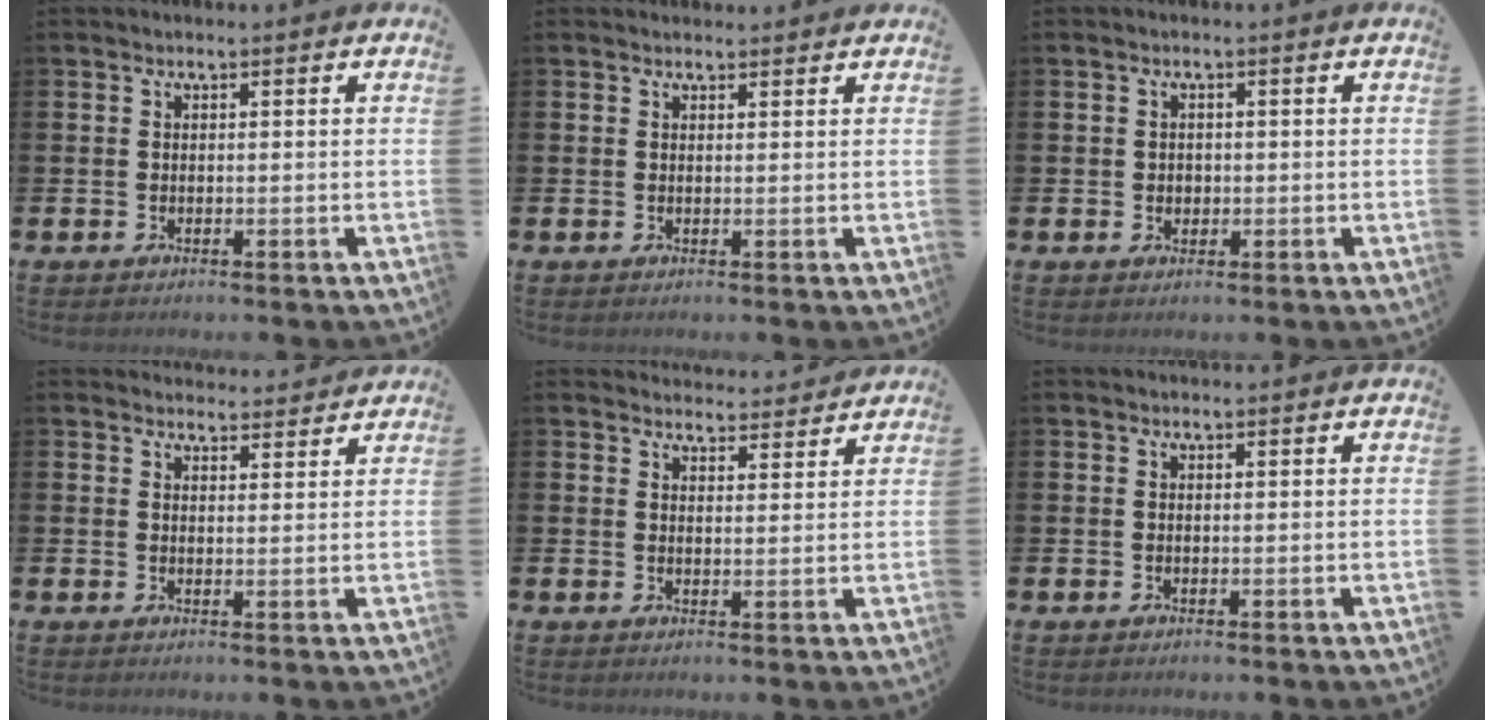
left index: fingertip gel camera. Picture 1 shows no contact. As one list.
[{"total": 1.0, "force": [0.9, 0.2, 0.1], "torque": [0.009, -0.001, 0.015]}, {"total": 1.3, "force": [0.3, 1.2, 0.4], "torque": [0.004, 0.004, 0.000]}, {"total": 3.0, "force": [3.0, 0.6, -0.2], "torque": [0.005, -0.018, 0.052]}, {"total": 3.7, "force": [3.6, 0.7, -0.1], "torque": [0.003, -0.021, 0.065]}, {"total": 0.0}]